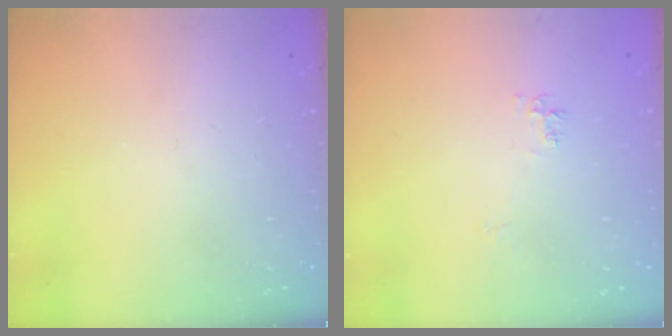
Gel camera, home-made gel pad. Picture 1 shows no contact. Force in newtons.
{"total": 4.9, "press": 4.9, "slide": 0.6}